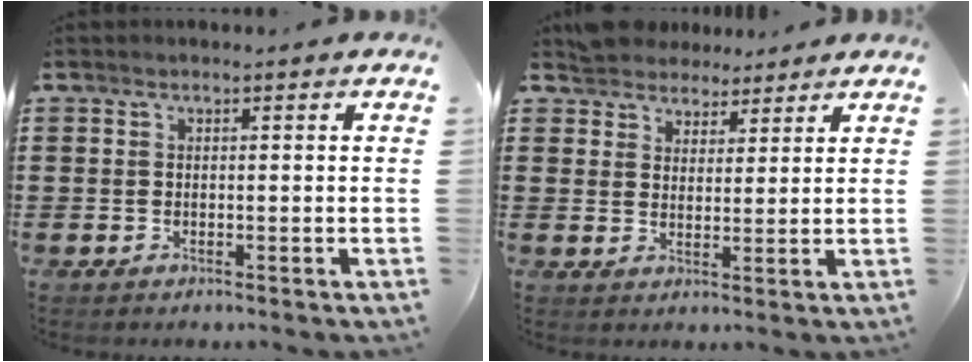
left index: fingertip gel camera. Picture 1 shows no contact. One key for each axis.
{"total": 4.9, "fx": 4.3, "fy": 2.3, "fz": 0.1, "tx": -0.024, "ty": 0.000, "tz": 0.085}